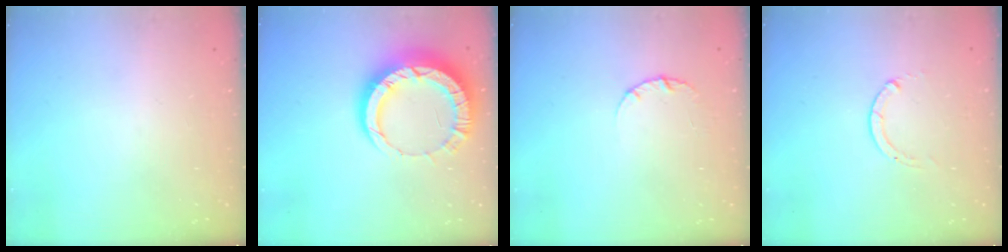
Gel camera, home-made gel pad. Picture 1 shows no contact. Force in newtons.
{"total": 12.4, "press": 12.3, "slide": 1.2}
{"total": 2.6, "press": 2.6, "slide": 0.3}
{"total": 0.0}